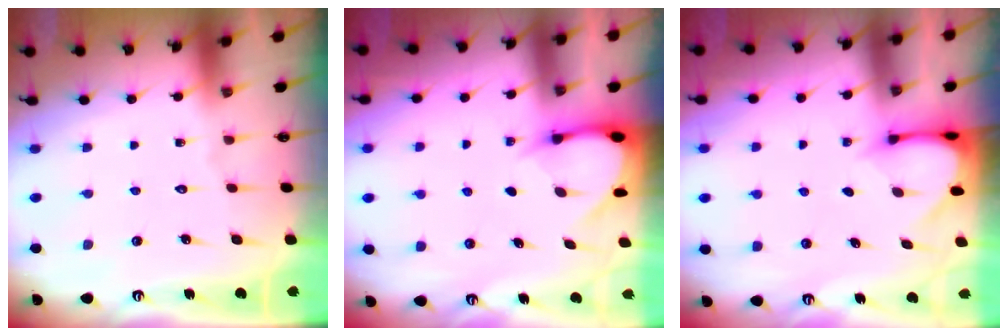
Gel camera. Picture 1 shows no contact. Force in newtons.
{"total": 3.7, "press": 3.6, "slide": 0.2}
{"total": 3.0, "press": 3.0, "slide": 0.3}